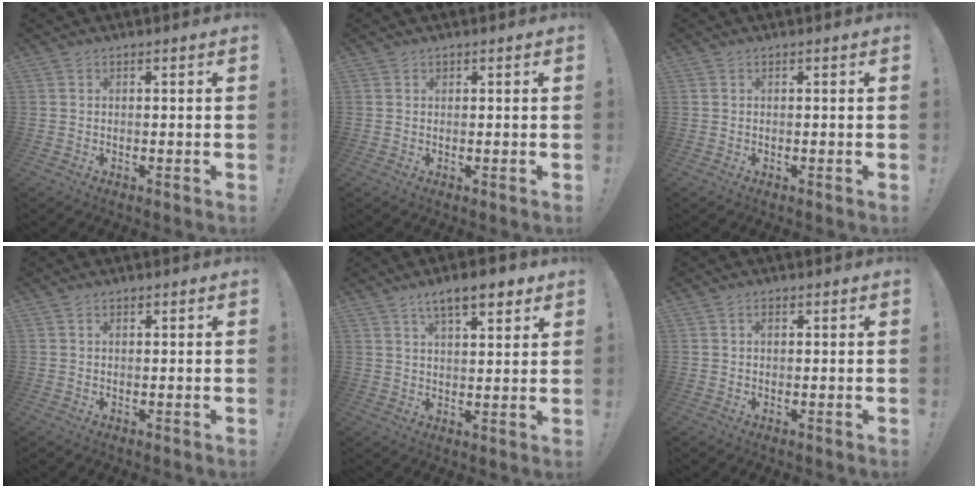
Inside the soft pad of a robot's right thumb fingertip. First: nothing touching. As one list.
[{"total": 0.6, "force": [0.4, 0.4, 0.0], "torque": [0.004, -0.001, 0.008]}, {"total": 0.0}, {"total": 0.9, "force": [0.6, 0.6, 0.3], "torque": [-0.003, 0.000, 0.010]}, {"total": 9.4, "force": [5.8, 3.4, 6.6], "torque": [-0.087, -0.028, 0.097]}, {"total": 1.5, "force": [0.7, 1.0, 0.9], "torque": [-0.016, 0.003, 0.011]}]